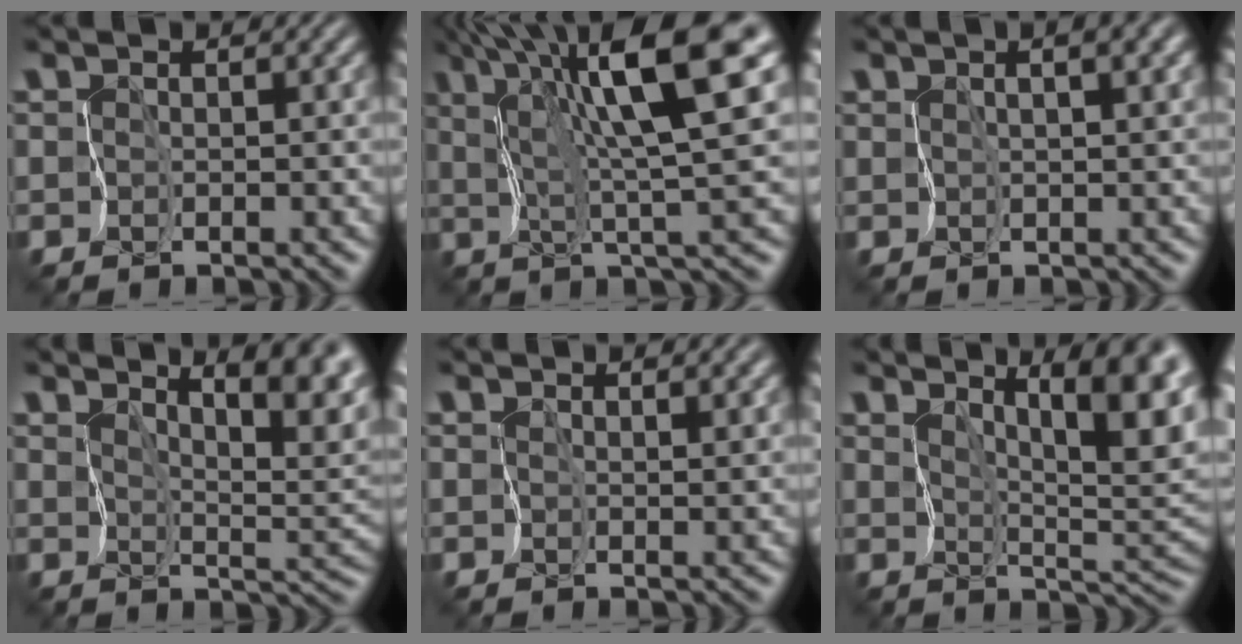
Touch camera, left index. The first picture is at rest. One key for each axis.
{"total": 10.8, "fx": 4.8, "fy": 1.3, "fz": 9.6, "tx": -0.145, "ty": 0.016, "tz": 0.080}
{"total": 4.2, "fx": 2.0, "fy": 1.7, "fz": 3.3, "tx": -0.043, "ty": 0.013, "tz": 0.029}
{"total": 7.0, "fx": 4.6, "fy": 1.5, "fz": 5.0, "tx": -0.074, "ty": 0.010, "tz": 0.073}
{"total": 1.7, "fx": 1.3, "fy": 0.3, "fz": 1.0, "tx": -0.018, "ty": 0.002, "tz": 0.025}
{"total": 8.6, "fx": 4.6, "fy": 2.0, "fz": 7.0, "tx": -0.094, "ty": 0.010, "tz": 0.072}